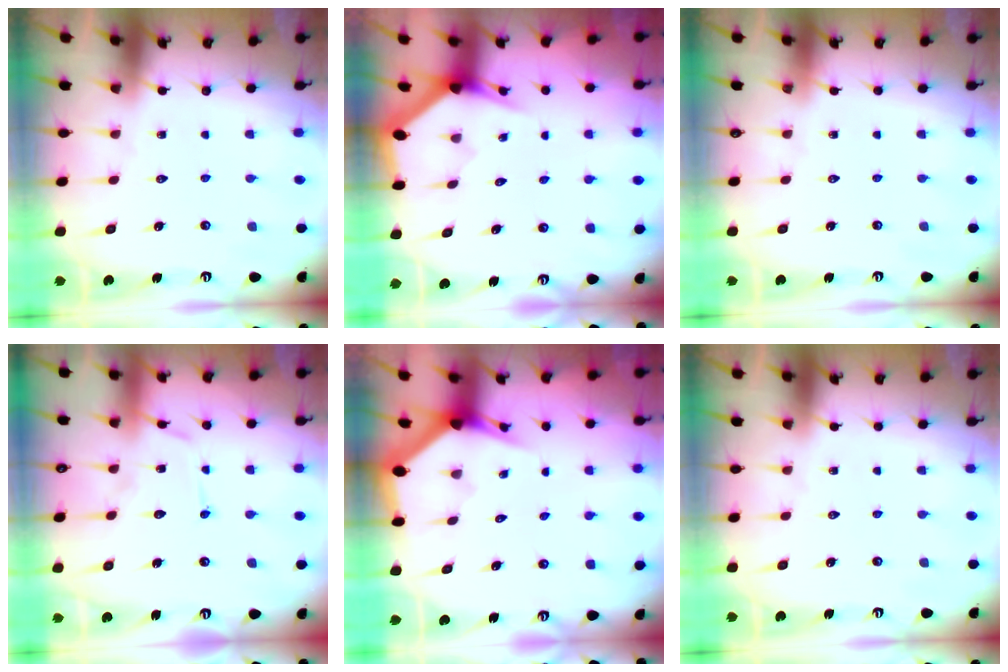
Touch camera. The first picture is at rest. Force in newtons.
{"total": 3.1, "press": 3.1, "slide": 0.2}
{"total": 0.0}
{"total": 11.8, "press": 11.7, "slide": 0.8}
{"total": 3.1, "press": 3.1, "slide": 0.1}
{"total": 0.0}